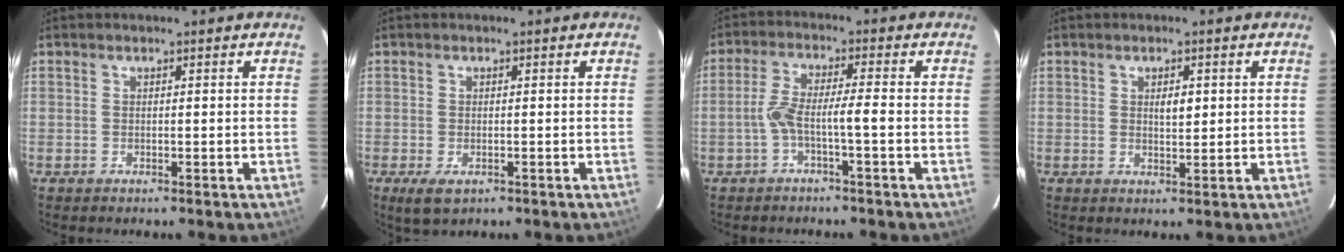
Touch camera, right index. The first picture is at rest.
{"total": 3.2, "force": [-1.6, 1.6, 2.2], "torque": [-0.047, -0.008, -0.018]}
{"total": 4.9, "force": [-1.6, -0.1, 4.6], "torque": [-0.093, 0.018, -0.029]}
{"total": 2.3, "force": [0.6, 0.8, 2.0], "torque": [-0.033, -0.002, 0.011]}